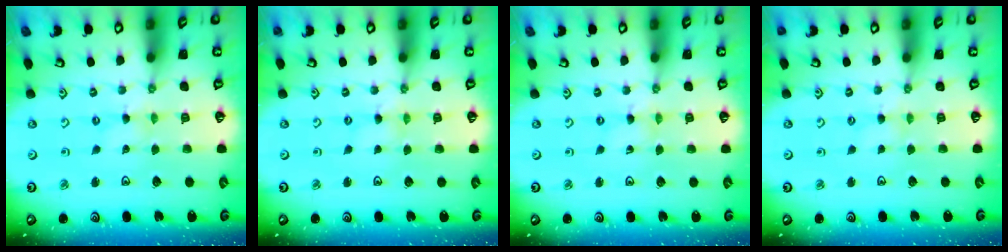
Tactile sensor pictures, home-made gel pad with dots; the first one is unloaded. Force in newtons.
{"total": 0.0}
{"total": 0.8, "press": 0.8, "slide": 0.1}
{"total": 2.5, "press": 2.5, "slide": 0.4}